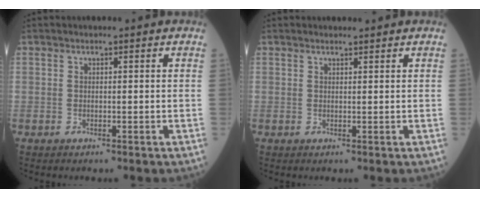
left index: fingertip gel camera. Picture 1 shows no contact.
{"total": 1.1, "force": [1.1, 0.1, 0.2], "torque": [-0.009, 0.002, 0.020]}